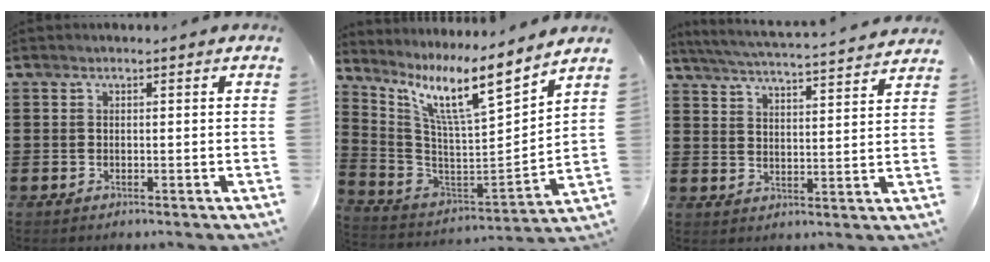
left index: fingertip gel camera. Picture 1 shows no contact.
{"total": 11.4, "force": [7.7, 1.2, 8.4], "torque": [-0.182, -0.051, 0.120]}
{"total": 4.8, "force": [4.6, -0.7, 1.1], "torque": [-0.044, -0.038, 0.076]}